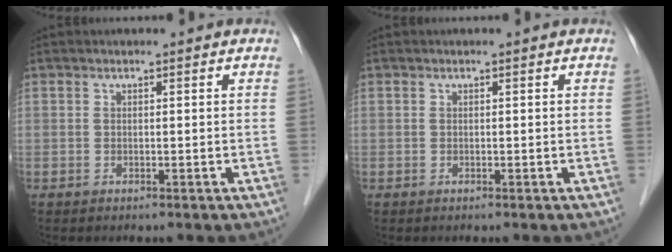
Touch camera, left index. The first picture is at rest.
{"total": 0.0}